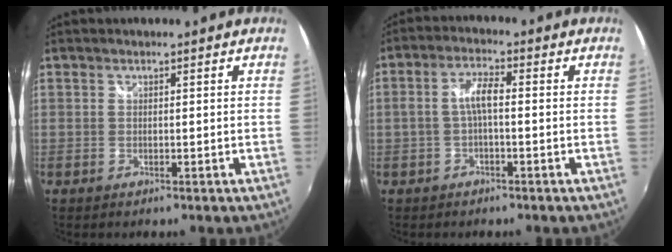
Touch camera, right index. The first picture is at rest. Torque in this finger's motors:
{"motor_torque": [0.31, -0.19, 0.41, 0.10]}